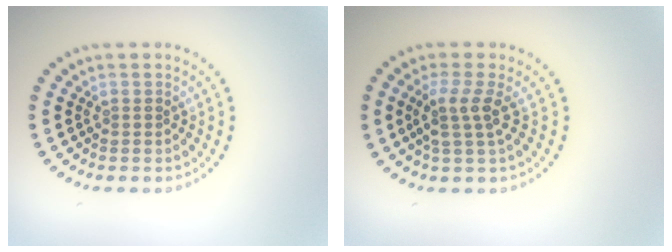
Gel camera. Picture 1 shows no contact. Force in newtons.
{"total": 2.6, "press": 1.9, "slide": 1.7}